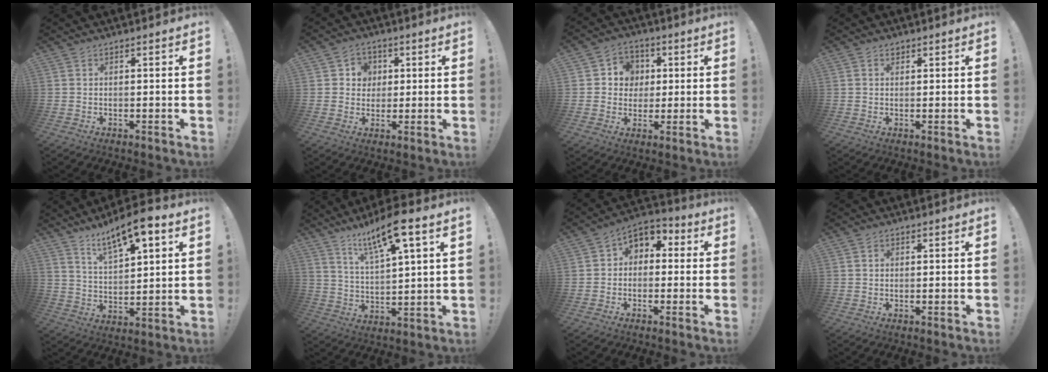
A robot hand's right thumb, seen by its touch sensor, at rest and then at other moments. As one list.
[{"total": 5.8, "force": [1.1, 5.5, 1.2], "torque": [-0.021, -0.002, 0.022]}, {"total": 7.8, "force": [0.5, 7.5, 1.8], "torque": [-0.023, 0.003, 0.015]}, {"total": 1.4, "force": [0.6, 1.1, 0.5], "torque": [-0.005, 0.001, 0.012]}, {"total": 11.1, "force": [7.5, 3.3, 7.5], "torque": [-0.132, -0.037, 0.127]}, {"total": 12.4, "force": [8.4, 1.9, 9.0], "torque": [-0.151, -0.042, 0.134]}, {"total": 5.1, "force": [-0.4, 4.5, 2.5], "torque": [-0.043, 0.014, -0.001]}, {"total": 0.7, "force": [0.2, 0.7, 0.0], "torque": [-0.001, 0.002, 0.004]}]